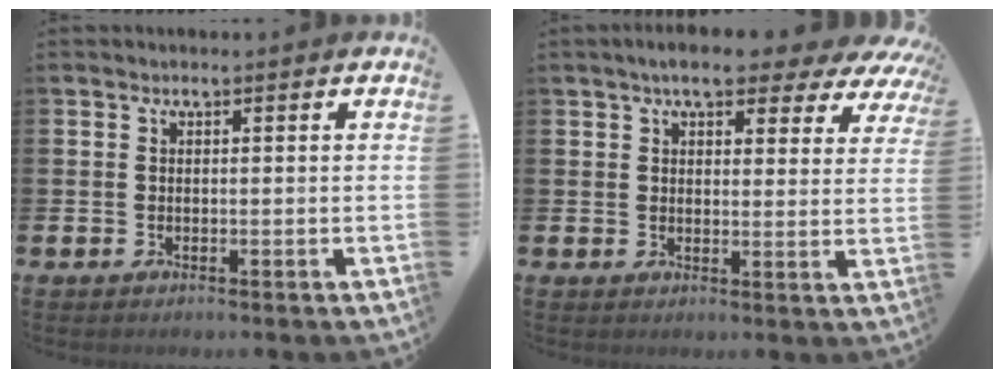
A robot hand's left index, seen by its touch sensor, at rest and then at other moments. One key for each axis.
{"total": 6.4, "fx": 5.2, "fy": 2.2, "fz": 3.0, "tx": -0.059, "ty": -0.020, "tz": 0.089}